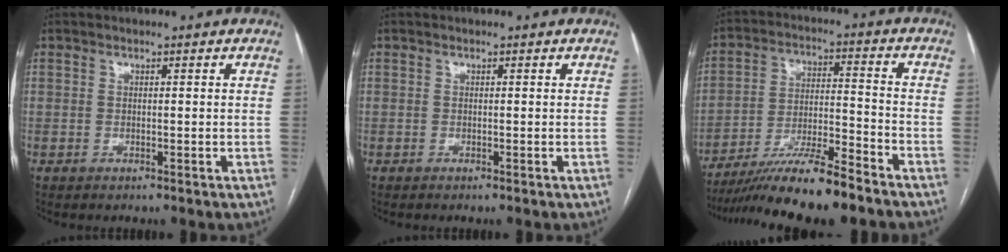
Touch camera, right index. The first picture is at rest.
{"total": 0.0}
{"total": 13.9, "force": [-11.5, 0.2, 7.8], "torque": [-0.135, -0.012, -0.197]}